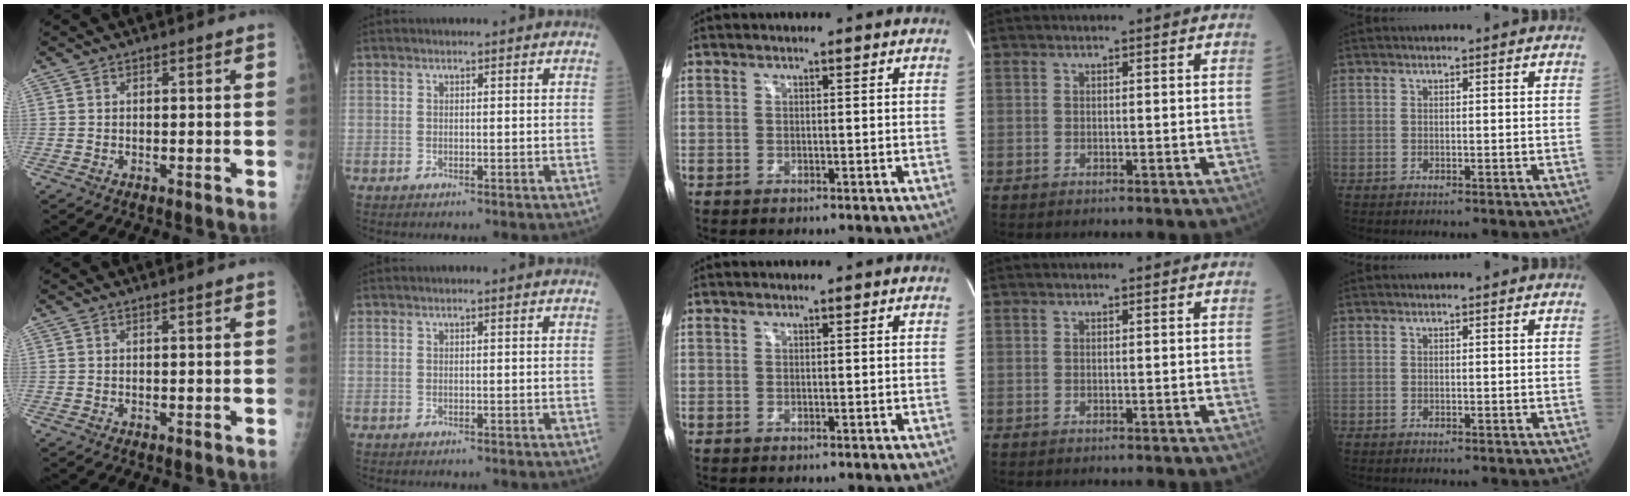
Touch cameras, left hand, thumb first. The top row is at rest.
{}